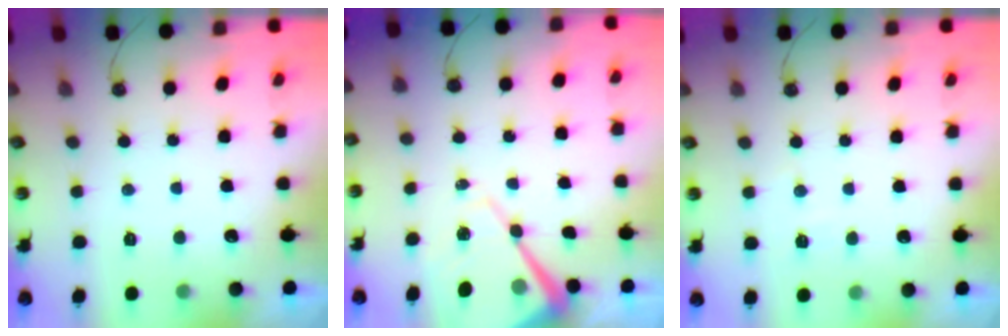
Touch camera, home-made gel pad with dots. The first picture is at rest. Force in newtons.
{"total": 13.7, "press": 13.6, "slide": 1.2}
{"total": 4.9, "press": 4.9, "slide": 0.6}